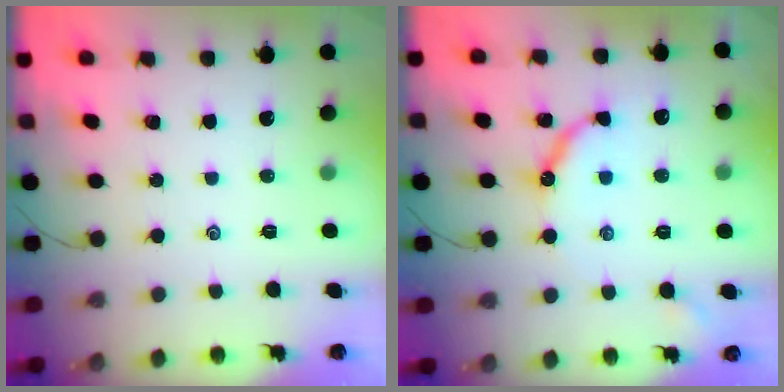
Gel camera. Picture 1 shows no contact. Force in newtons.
{"total": 9.9, "press": 9.9, "slide": 1.1}